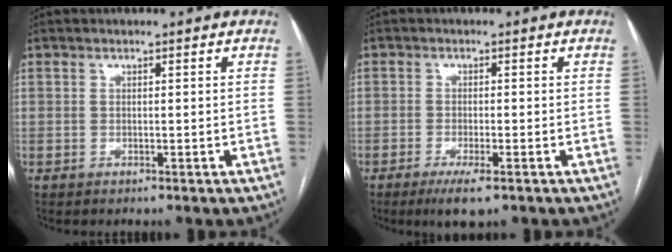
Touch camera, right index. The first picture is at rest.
{"total": 4.3, "force": [-2.6, 0.7, 3.4], "torque": [-0.061, -0.010, -0.038]}